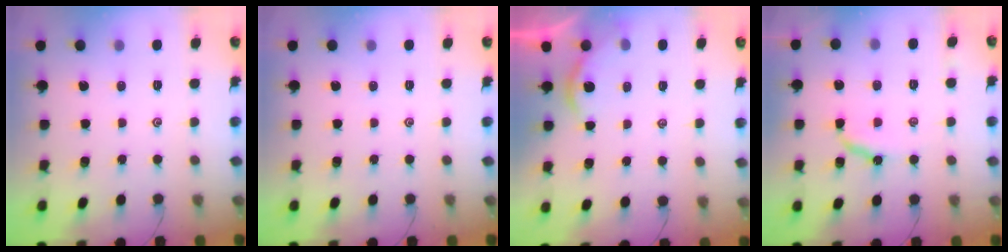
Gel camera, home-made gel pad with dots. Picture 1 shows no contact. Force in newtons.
{"total": 0.0}
{"total": 2.3, "press": 2.3, "slide": 0.3}
{"total": 8.2, "press": 8.2, "slide": 0.8}